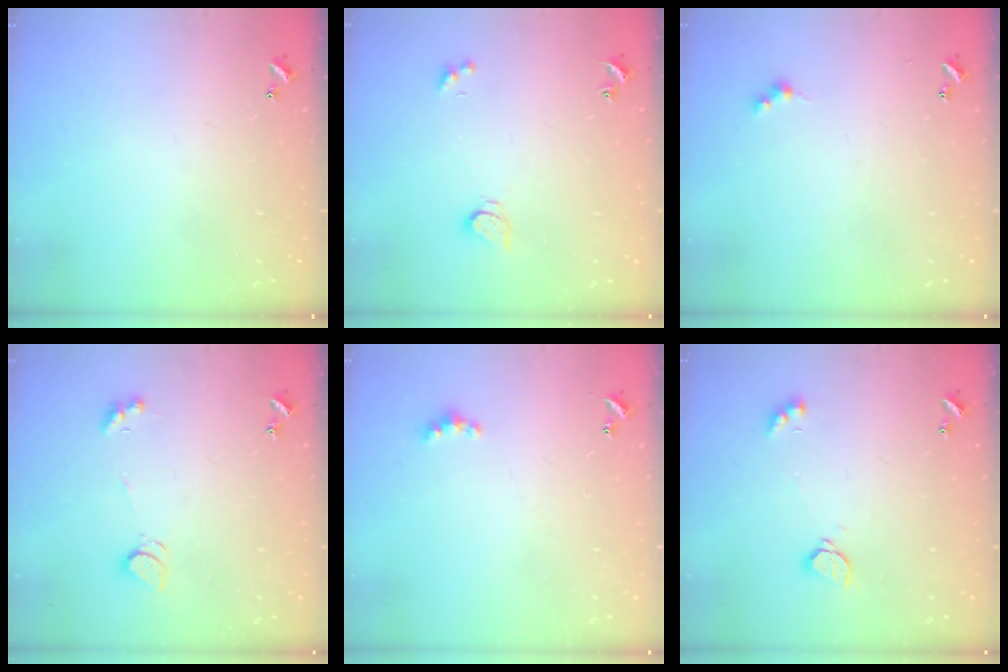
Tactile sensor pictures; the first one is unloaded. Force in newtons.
{"total": 2.9, "press": 2.9, "slide": 0.5}
{"total": 2.6, "press": 2.6, "slide": 0.5}
{"total": 2.2, "press": 2.2, "slide": 0.4}
{"total": 4.1, "press": 4.1, "slide": 0.4}
{"total": 2.2, "press": 2.2, "slide": 0.2}